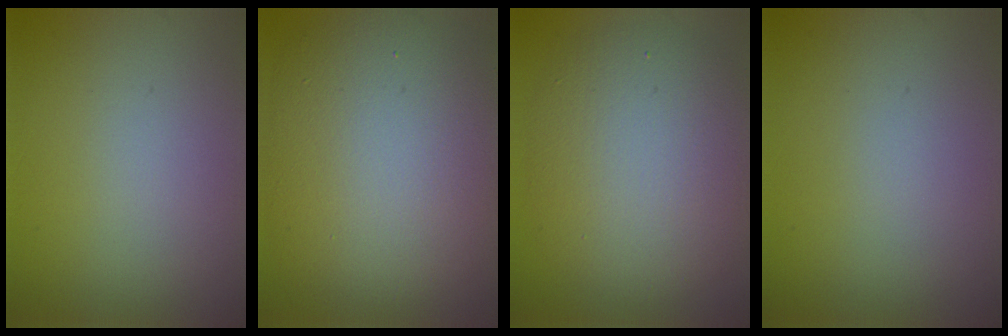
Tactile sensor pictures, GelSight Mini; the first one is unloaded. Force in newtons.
{"total": 13.3, "press": 13.3, "slide": 0.8}
{"total": 8.0, "press": 7.9, "slide": 0.8}
{"total": 0.0}